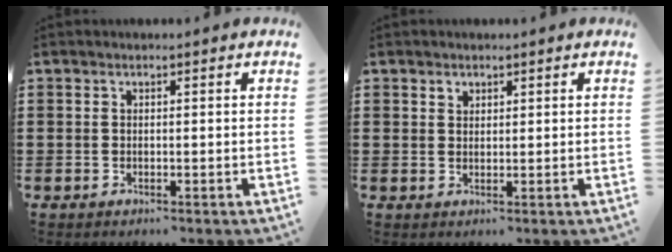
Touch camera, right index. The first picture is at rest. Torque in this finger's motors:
{"motor_torque": [0.17, -0.17, 0.02, 0.02]}